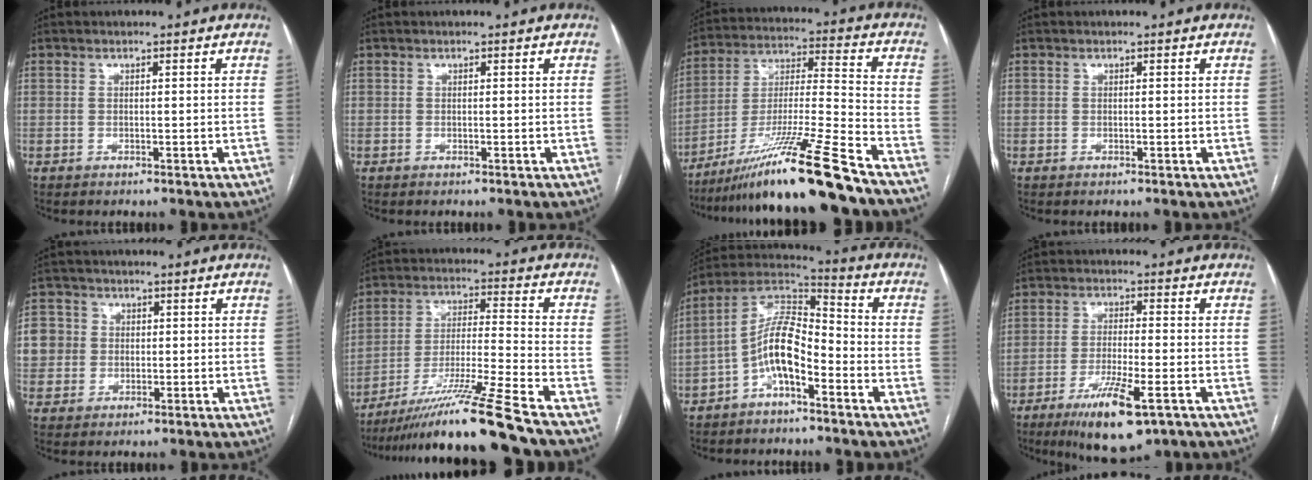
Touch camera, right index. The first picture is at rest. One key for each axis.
{"total": 0.0}
{"total": 18.8, "fx": -14.1, "fy": -1.6, "fz": 12.3, "tx": -0.238, "ty": -0.025, "tz": -0.252}
{"total": 0.0}
{"total": 7.6, "fx": 1.0, "fy": 7.4, "fz": 1.3, "tx": -0.040, "ty": 0.029, "tz": 0.028}
{"total": 16.5, "fx": -13.0, "fy": -2.6, "fz": 9.7, "tx": -0.189, "ty": -0.023, "tz": -0.229}
{"total": 10.2, "fx": -4.0, "fy": 3.5, "fz": 8.7, "tx": -0.173, "ty": 0.034, "tz": -0.075}
{"total": 10.9, "fx": -6.0, "fy": 1.9, "fz": 8.9, "tx": -0.160, "ty": -0.025, "tz": -0.094}